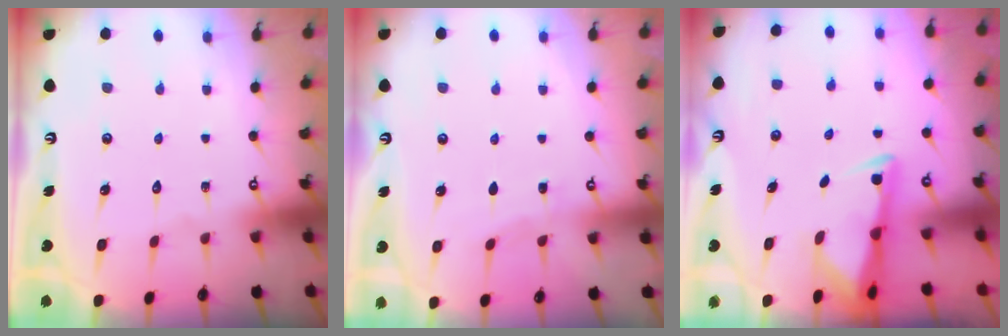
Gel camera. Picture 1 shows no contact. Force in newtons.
{"total": 3.6, "press": 3.5, "slide": 0.5}
{"total": 2.9, "press": 2.9, "slide": 0.6}